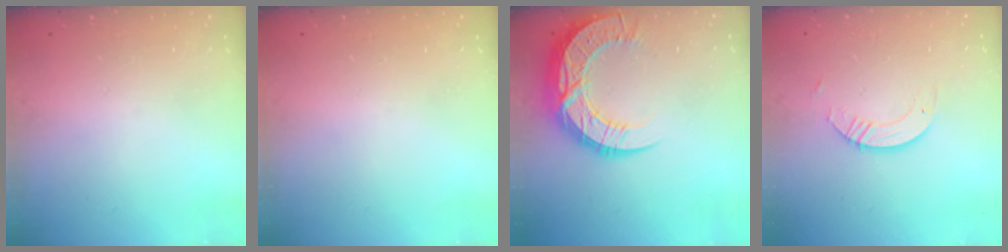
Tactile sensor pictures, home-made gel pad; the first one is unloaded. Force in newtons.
{"total": 0.0}
{"total": 16.5, "press": 16.5, "slide": 1.2}
{"total": 3.7, "press": 3.7, "slide": 0.3}